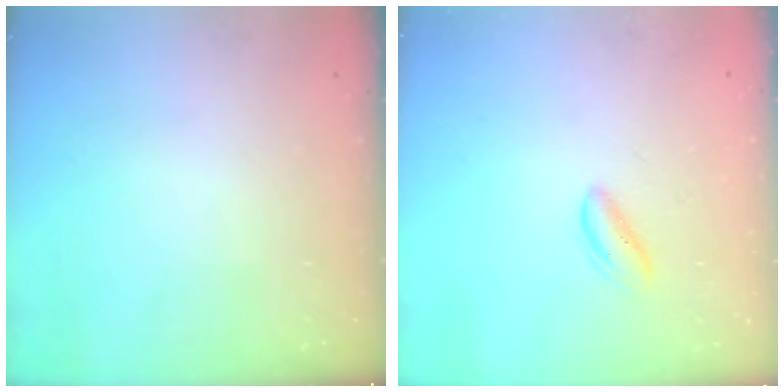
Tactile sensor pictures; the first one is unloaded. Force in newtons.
{"total": 2.9, "press": 2.9, "slide": 0.3}